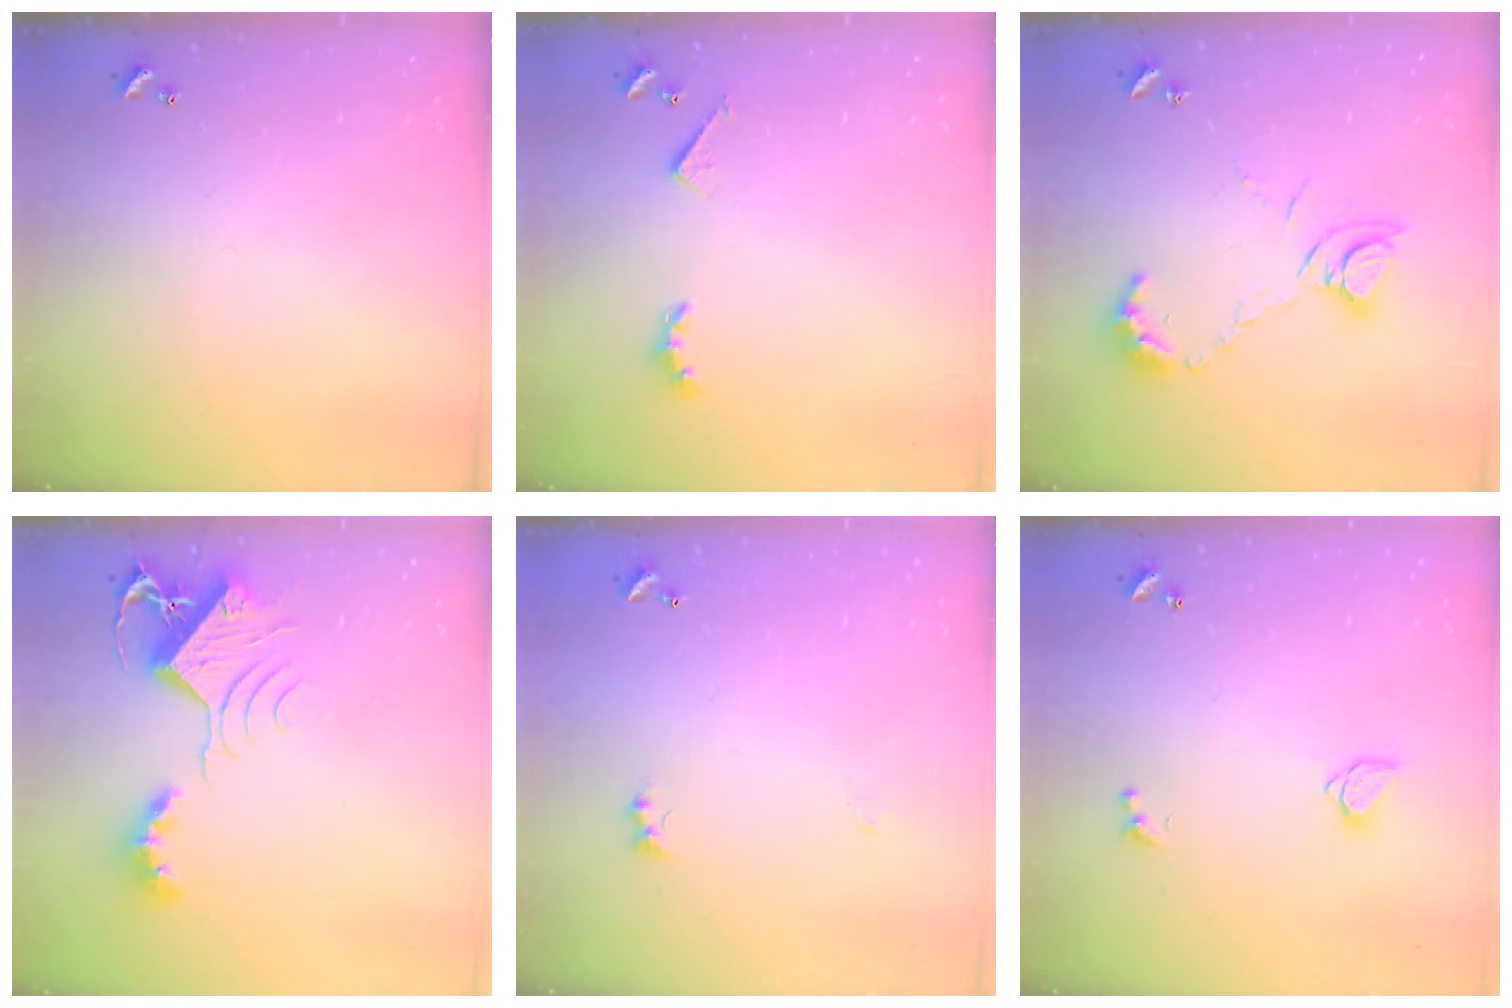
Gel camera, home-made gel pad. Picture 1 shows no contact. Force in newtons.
{"total": 3.2, "press": 3.1, "slide": 0.5}
{"total": 9.8, "press": 9.8, "slide": 1.0}
{"total": 9.5, "press": 9.3, "slide": 1.6}
{"total": 1.4, "press": 1.3, "slide": 0.5}
{"total": 1.6, "press": 1.5, "slide": 0.3}